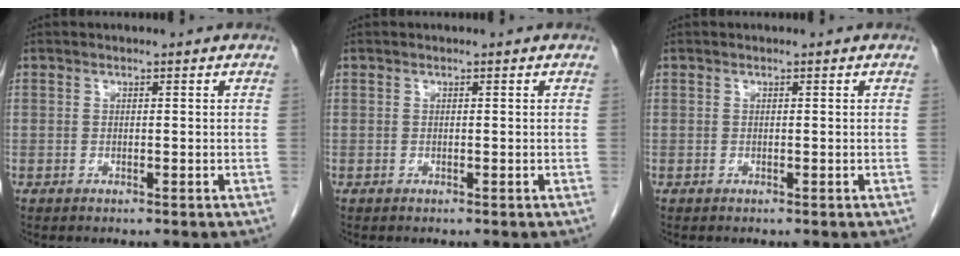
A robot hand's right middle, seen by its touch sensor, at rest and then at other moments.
{"total": 0.0}
{"total": 0.0}